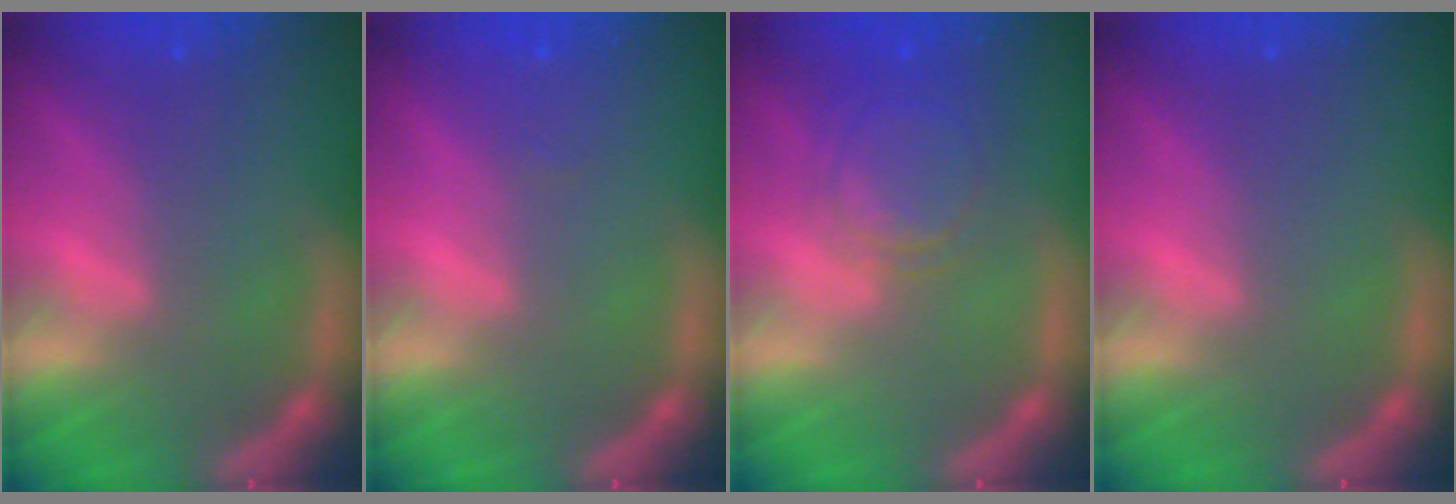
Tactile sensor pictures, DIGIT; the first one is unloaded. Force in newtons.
{"total": 1.0}
{"total": 5.1}
{"total": 0.0}